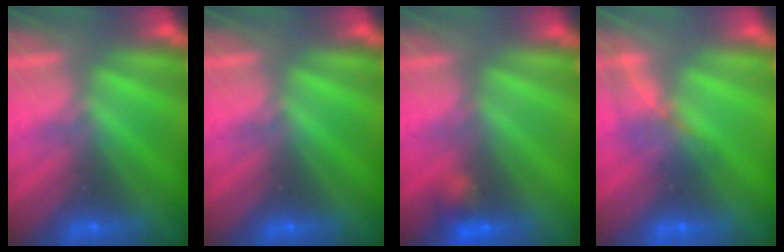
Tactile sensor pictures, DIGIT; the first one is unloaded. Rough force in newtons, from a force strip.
{"total": 0.0}
{"total": 3.1}
{"total": 1.6}